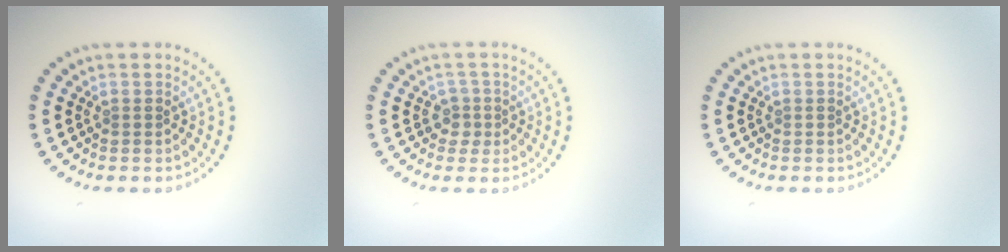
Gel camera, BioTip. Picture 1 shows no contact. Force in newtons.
{"total": 1.7, "press": 1.3, "slide": 1.0}
{"total": 0.0}